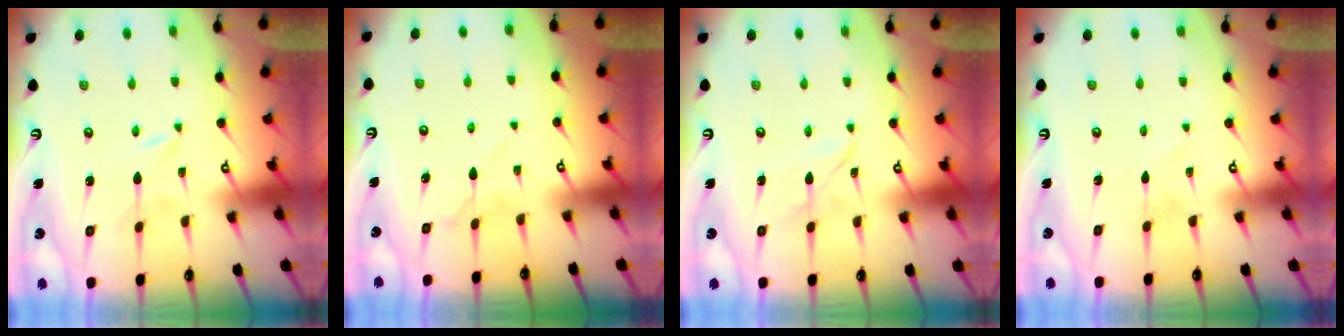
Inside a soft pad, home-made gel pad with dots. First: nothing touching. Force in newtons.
{"total": 3.9, "press": 3.8, "slide": 0.6}
{"total": 2.8, "press": 2.8, "slide": 0.2}
{"total": 1.5, "press": 1.5, "slide": 0.2}